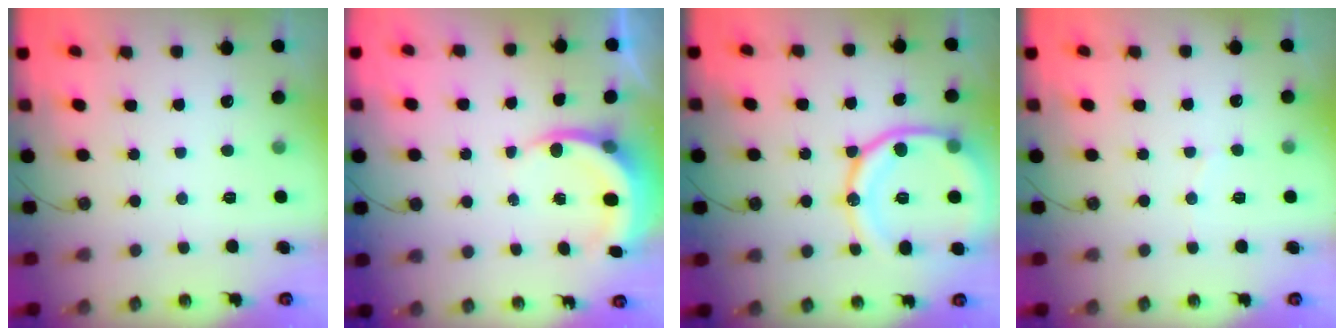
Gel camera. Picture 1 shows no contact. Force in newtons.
{"total": 4.8, "press": 4.8, "slide": 0.3}
{"total": 19.0, "press": 18.9, "slide": 2.0}
{"total": 3.2, "press": 3.2, "slide": 0.2}